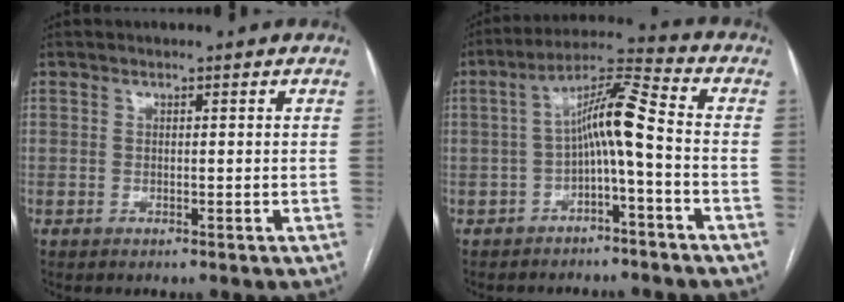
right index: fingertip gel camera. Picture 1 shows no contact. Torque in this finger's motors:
{"motor_torque": [0.99, -0.09, 0.50, 0.14]}